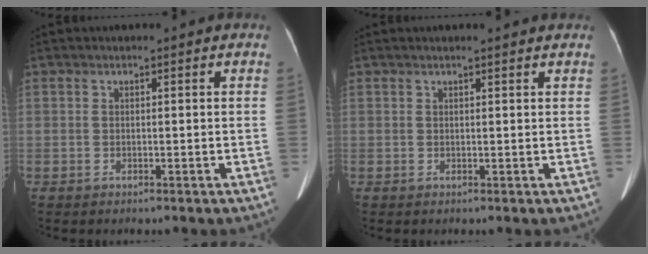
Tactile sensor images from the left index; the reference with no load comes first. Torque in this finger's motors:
{"motor_torque": [-0.17, -0.03, -0.04, -0.02]}